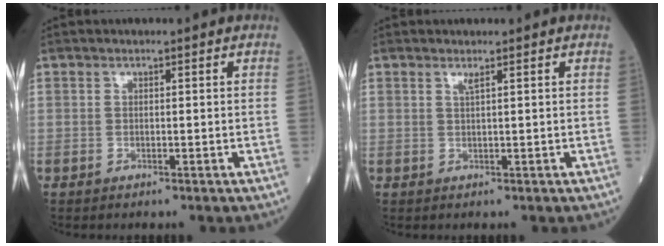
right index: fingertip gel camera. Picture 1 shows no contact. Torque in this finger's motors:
{"motor_torque": [-0.03, -0.02, -0.02, 0.03]}